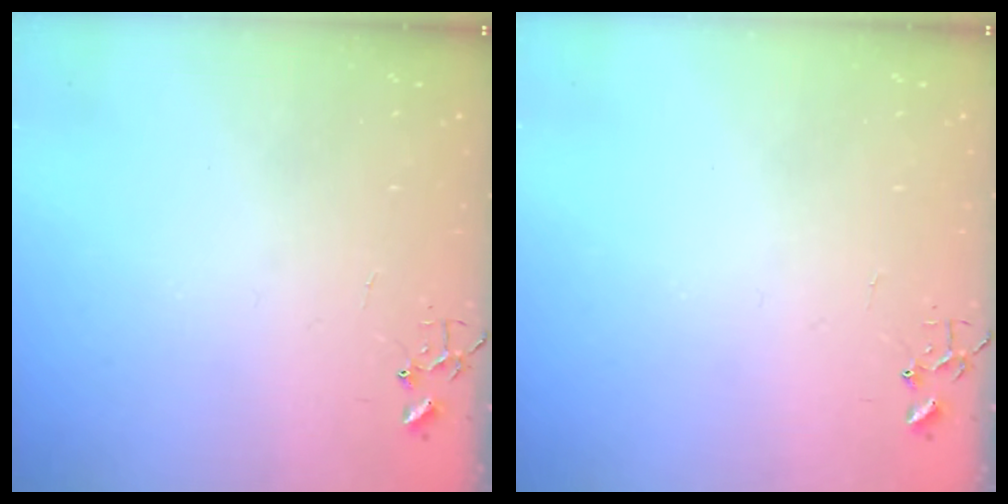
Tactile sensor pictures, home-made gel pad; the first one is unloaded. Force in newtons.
{"total": 0.0}